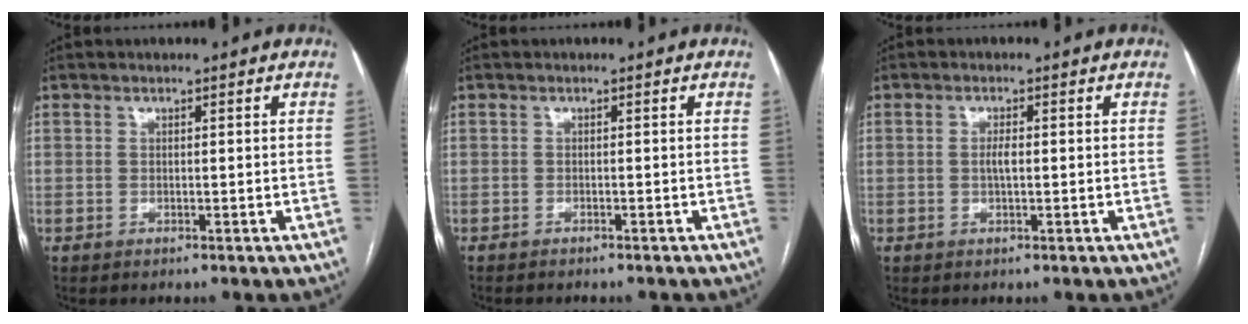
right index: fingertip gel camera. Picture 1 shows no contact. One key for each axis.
{"total": 3.8, "fx": -3.4, "fy": 0.9, "fz": 1.4, "tx": -0.017, "ty": -0.005, "tz": -0.040}
{"total": 1.8, "fx": -0.1, "fy": 0.4, "fz": 1.8, "tx": -0.037, "ty": 0.002, "tz": -0.001}